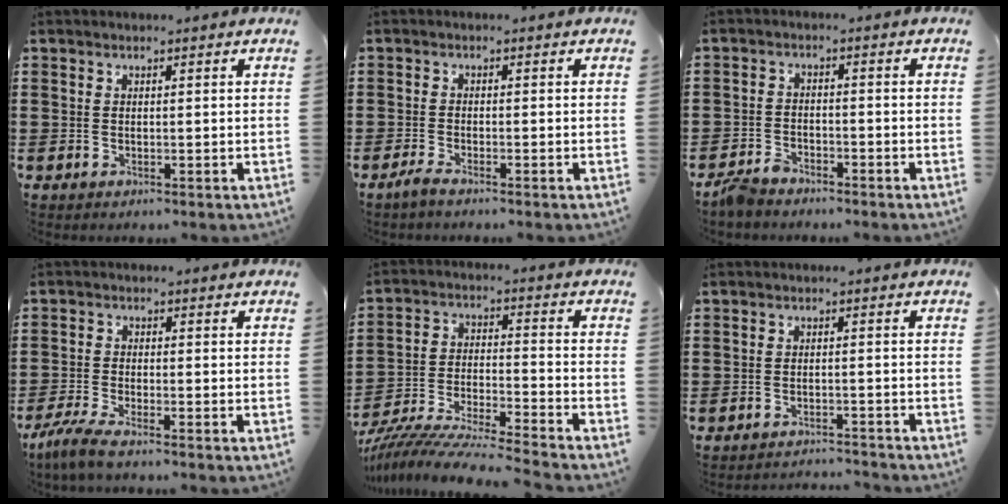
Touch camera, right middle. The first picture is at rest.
{"total": 1.8, "force": [-1.5, 0.2, 0.9], "torque": [-0.024, 0.000, -0.032]}
{"total": 3.1, "force": [-2.9, 0.9, 0.8], "torque": [-0.033, -0.001, -0.063]}
{"total": 3.8, "force": [-3.2, 0.3, 2.0], "torque": [-0.056, -0.010, -0.066]}
{"total": 8.8, "force": [-8.6, -0.2, 2.0], "torque": [-0.040, 0.001, -0.173]}
{"total": 2.3, "force": [-2.3, 0.1, 0.0], "torque": [-0.007, 0.002, -0.050]}